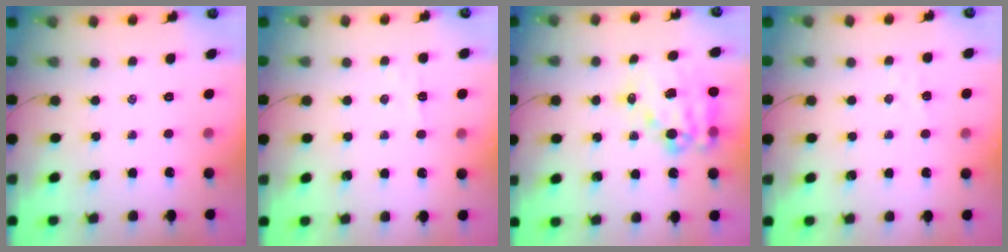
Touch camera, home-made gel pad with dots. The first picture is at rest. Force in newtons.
{"total": 3.8, "press": 3.6, "slide": 1.2}
{"total": 15.8, "press": 15.4, "slide": 3.4}
{"total": 2.9, "press": 2.8, "slide": 0.7}